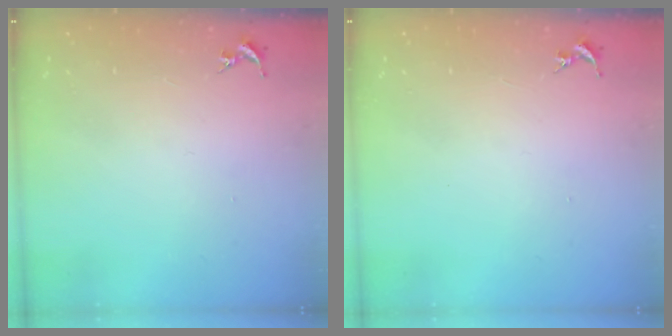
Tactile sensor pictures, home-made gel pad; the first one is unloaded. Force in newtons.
{"total": 0.0}